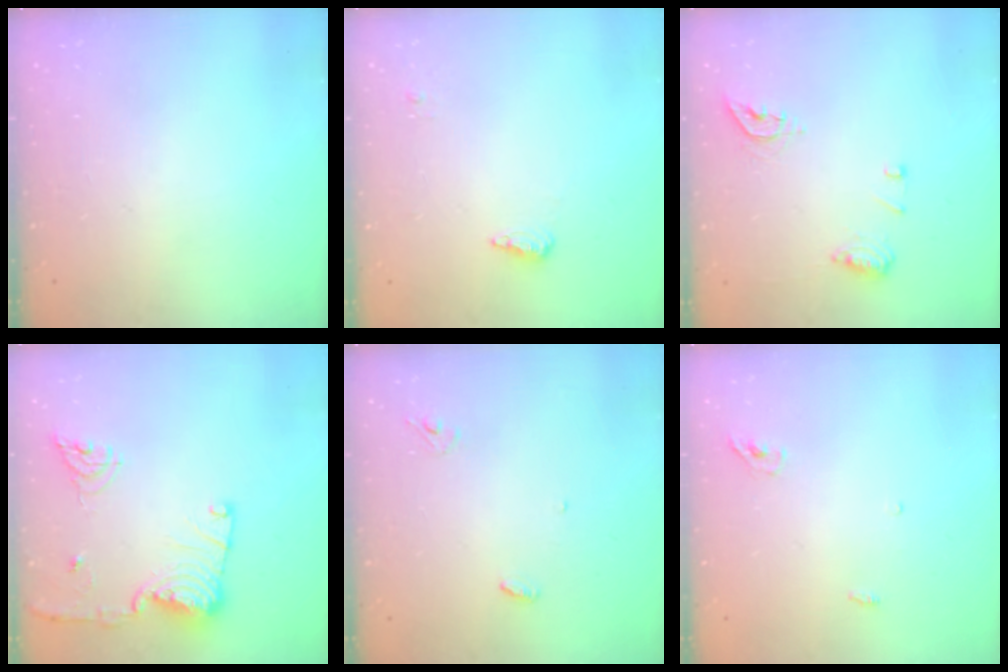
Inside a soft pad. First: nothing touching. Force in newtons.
{"total": 5.0, "press": 4.9, "slide": 1.1}
{"total": 9.0, "press": 8.9, "slide": 0.9}
{"total": 14.9, "press": 14.8, "slide": 1.6}
{"total": 3.5, "press": 3.5, "slide": 0.3}
{"total": 3.7, "press": 3.5, "slide": 1.1}